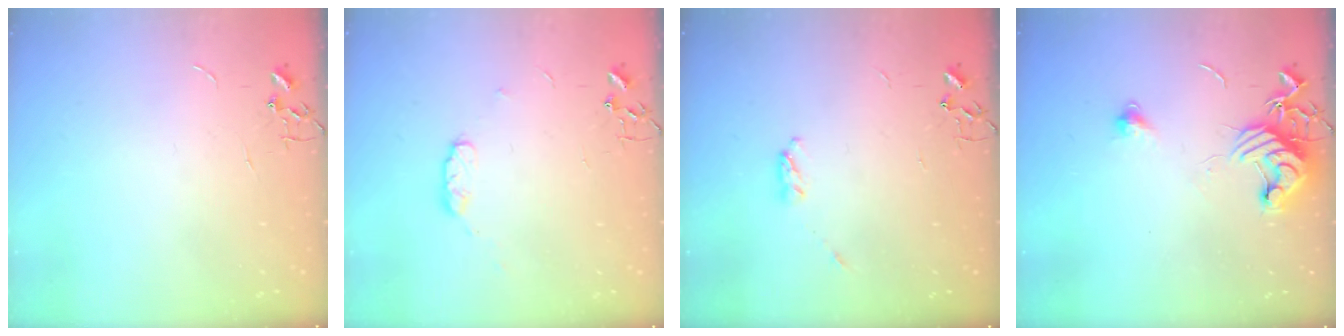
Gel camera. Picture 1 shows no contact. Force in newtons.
{"total": 6.2, "press": 6.1, "slide": 0.9}
{"total": 3.6, "press": 3.6, "slide": 0.6}
{"total": 12.2, "press": 12.2, "slide": 1.3}